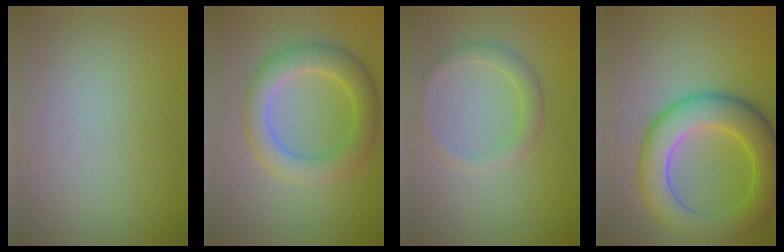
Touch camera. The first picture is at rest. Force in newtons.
{"total": 4.8, "press": 4.8, "slide": 0.1}
{"total": 1.9, "press": 1.9, "slide": 0.1}
{"total": 8.2, "press": 8.2, "slide": 0.3}